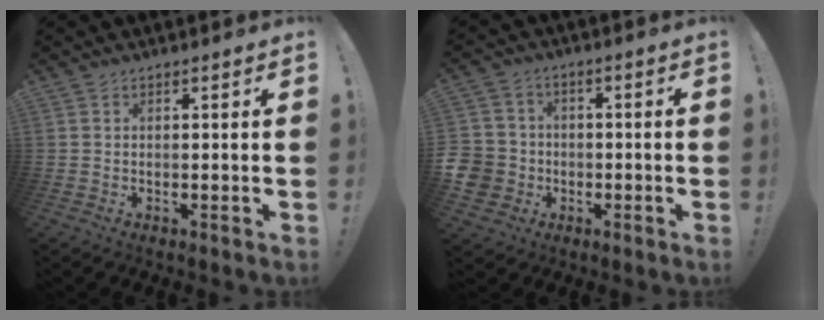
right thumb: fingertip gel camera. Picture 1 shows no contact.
{"total": 8.2, "force": [-1.9, 7.7, 2.1], "torque": [-0.049, 0.021, -0.031]}